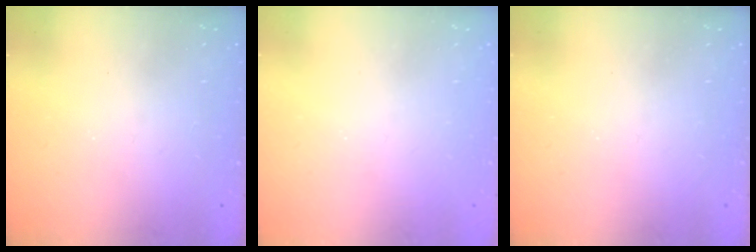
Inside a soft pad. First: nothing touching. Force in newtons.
{"total": 0.0}
{"total": 0.0}